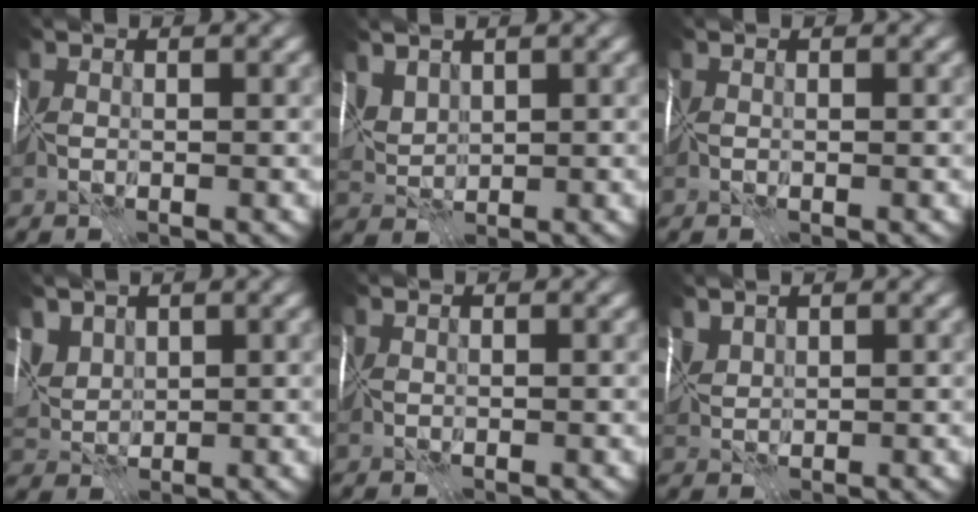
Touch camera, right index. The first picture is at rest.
{"total": 2.5, "force": [1.6, 1.5, 1.0], "torque": [-0.029, 0.002, 0.038]}
{"total": 0.0}
{"total": 3.7, "force": [2.1, 2.6, 1.6], "torque": [-0.044, 0.003, 0.050]}
{"total": 0.0}
{"total": 1.8, "force": [1.4, 0.9, 0.6], "torque": [-0.018, 0.005, 0.032]}